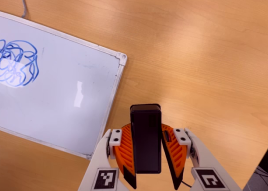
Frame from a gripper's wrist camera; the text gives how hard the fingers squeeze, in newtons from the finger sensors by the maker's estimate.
{"total": 7.4, "left": 6.6, "right": 8.2}